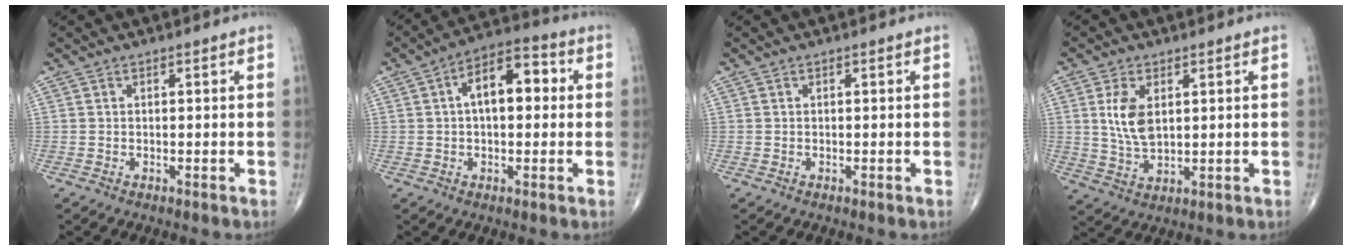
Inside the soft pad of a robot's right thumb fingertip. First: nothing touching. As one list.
[{"total": 10.6, "force": [1.5, 5.7, 8.8], "torque": [-0.117, 0.030, 0.014]}, {"total": 0.0}, {"total": 7.2, "force": [1.8, 4.0, 5.7], "torque": [-0.105, -0.011, 0.041]}]